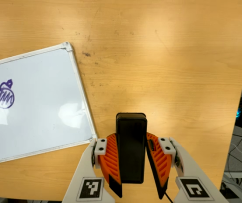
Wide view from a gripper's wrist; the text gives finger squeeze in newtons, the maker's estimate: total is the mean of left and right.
{"total": 8.3, "left": 6.6, "right": 10.0}